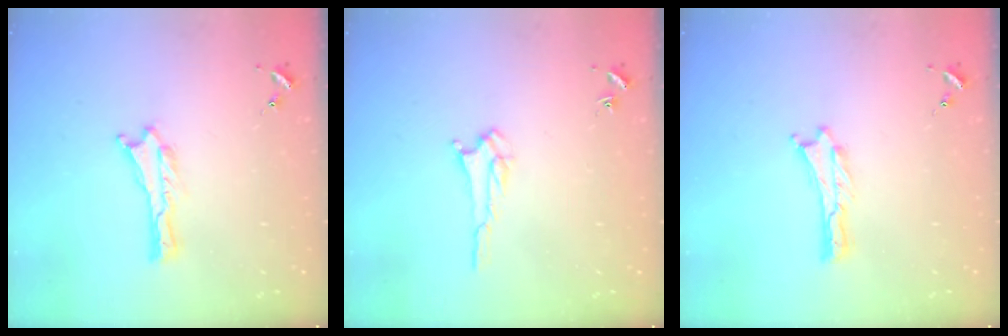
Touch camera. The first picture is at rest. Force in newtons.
{"total": 2.6, "press": 2.6, "slide": 0.4}
{"total": 0.0}